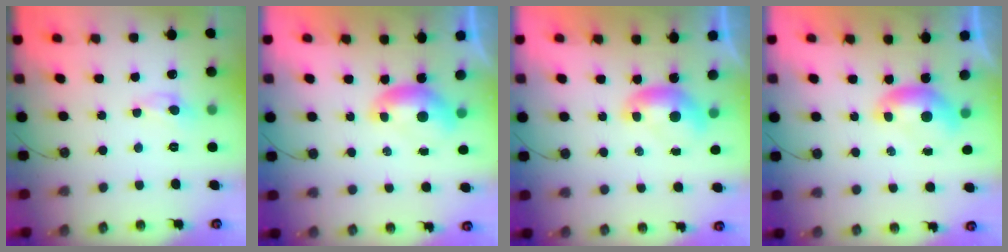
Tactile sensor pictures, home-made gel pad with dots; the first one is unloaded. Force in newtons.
{"total": 0.0}
{"total": 0.0}
{"total": 0.0}